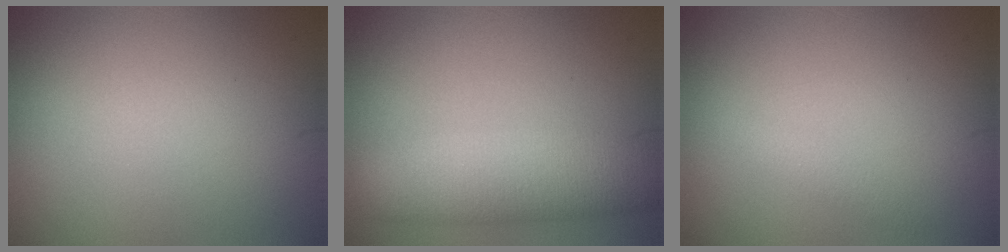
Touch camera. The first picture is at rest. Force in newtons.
{"total": 6.8, "press": 6.8, "slide": 0.4}
{"total": 1.2, "press": 1.2, "slide": 0.0}